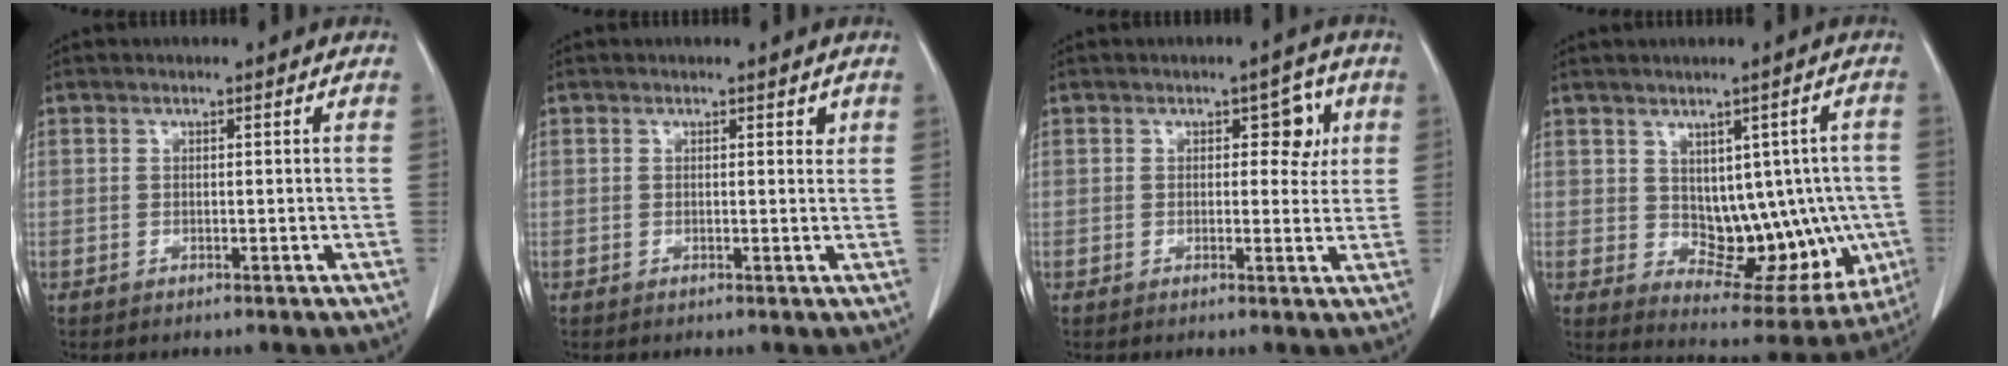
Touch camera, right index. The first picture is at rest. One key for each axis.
{"total": 0.9, "fx": 0.6, "fy": 0.5, "fz": 0.5, "tx": -0.002, "ty": -0.002, "tz": 0.003}
{"total": 4.0, "fx": 1.2, "fy": 2.3, "fz": 3.1, "tx": -0.030, "ty": 0.011, "tz": 0.015}
{"total": 12.9, "fx": -0.6, "fy": 7.3, "fz": 10.6, "tx": -0.112, "ty": 0.013, "tz": 0.020}